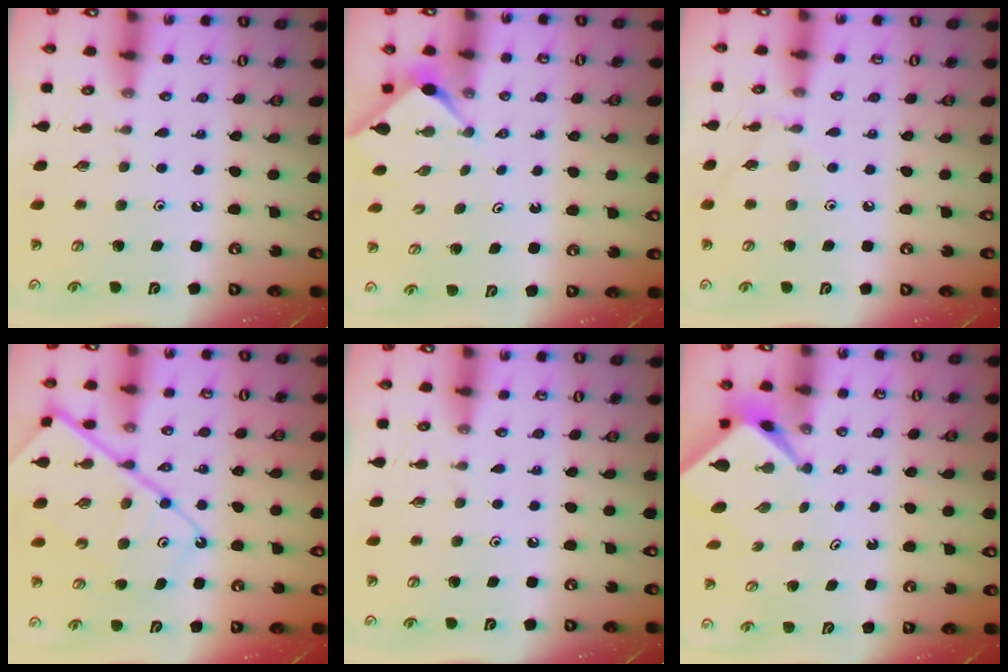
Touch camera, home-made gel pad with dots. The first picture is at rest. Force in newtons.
{"total": 3.0, "press": 3.0, "slide": 0.3}
{"total": 5.0, "press": 4.9, "slide": 0.7}
{"total": 14.7, "press": 14.6, "slide": 1.7}
{"total": 0.0}
{"total": 2.4, "press": 2.4, "slide": 0.2}